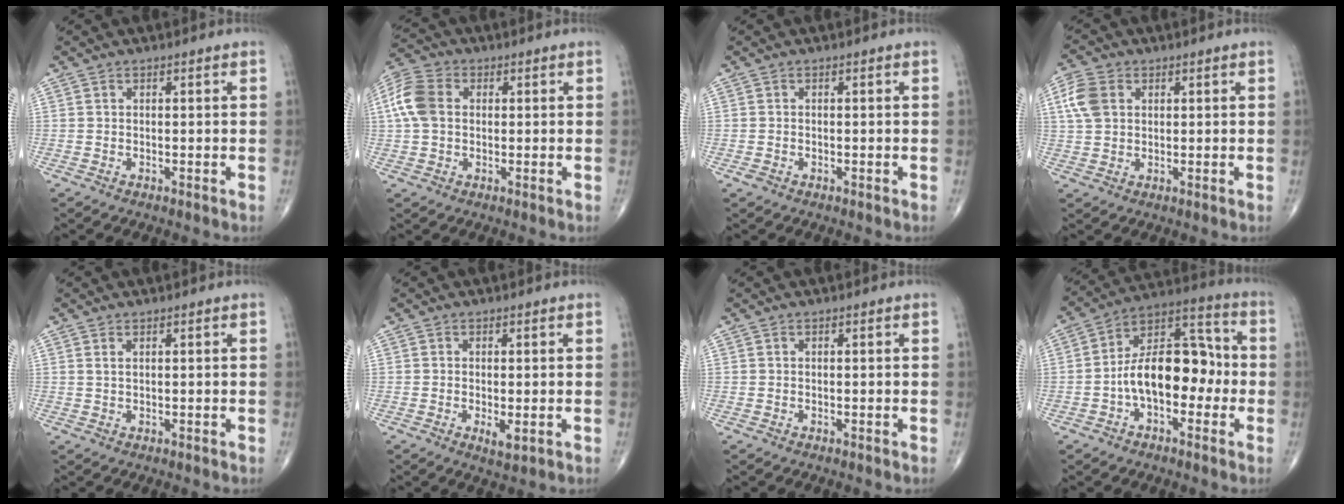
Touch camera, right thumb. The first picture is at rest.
{"total": 8.5, "force": [1.0, 6.1, 5.8], "torque": [-0.129, 0.022, 0.014]}
{"total": 0.8, "force": [-0.4, 0.6, 0.3], "torque": [-0.006, 0.004, -0.007]}
{"total": 6.3, "force": [1.8, 4.6, 4.0], "torque": [-0.085, 0.007, 0.033]}
{"total": 0.9, "force": [0.5, 0.3, 0.7], "torque": [-0.016, 0.003, 0.013]}
{"total": 2.5, "force": [-0.6, 0.8, 2.3], "torque": [-0.041, -0.009, -0.009]}
{"total": 0.0}
{"total": 17.1, "force": [-2.9, 9.7, 13.8], "torque": [-0.207, 0.054, -0.061]}